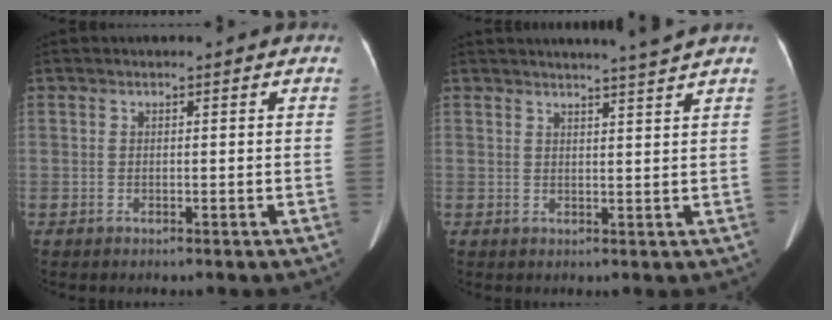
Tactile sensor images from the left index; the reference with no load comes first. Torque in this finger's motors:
{"motor_torque": [-0.70, -0.64, -0.39, -0.08]}